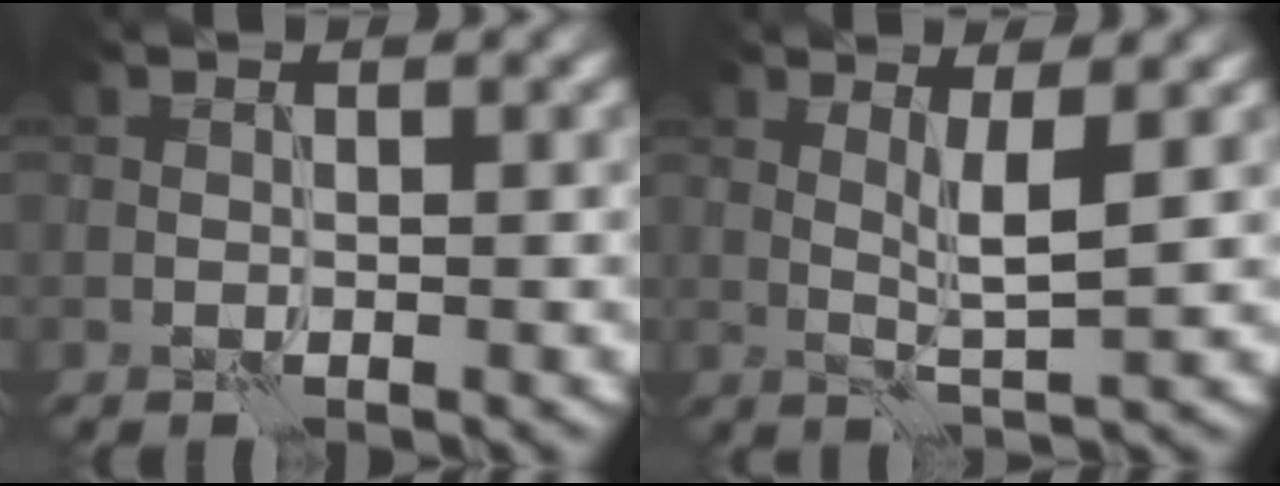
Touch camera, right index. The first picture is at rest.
{"total": 2.7, "force": [0.6, 0.2, 2.6], "torque": [-0.048, -0.009, 0.015]}